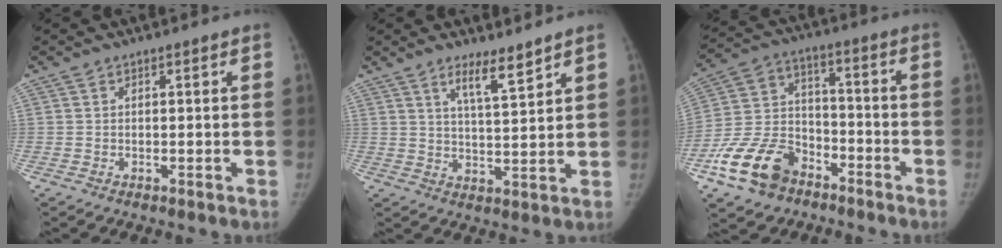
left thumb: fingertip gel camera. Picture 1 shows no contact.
{"total": 5.8, "force": [4.2, 0.9, 3.8], "torque": [-0.056, -0.037, 0.073]}
{"total": 14.6, "force": [-8.9, 9.5, 6.6], "torque": [-0.108, 0.058, -0.168]}